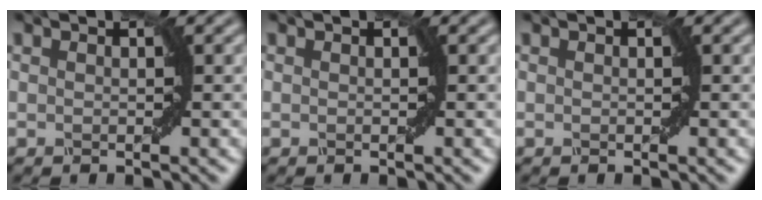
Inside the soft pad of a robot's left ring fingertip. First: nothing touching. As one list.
[{"total": 0.0}, {"total": 0.0}]